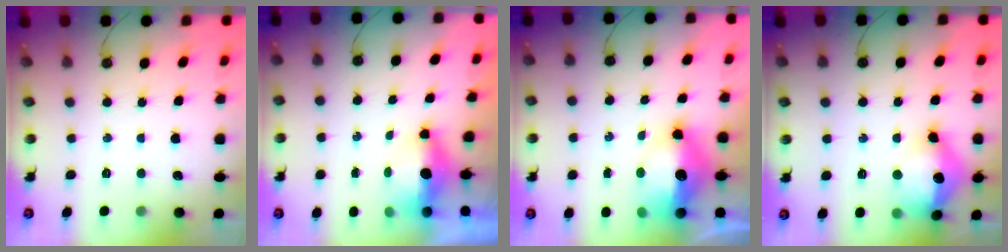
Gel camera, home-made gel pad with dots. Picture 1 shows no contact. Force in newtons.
{"total": 8.8, "press": 6.1, "slide": 6.3}
{"total": 15.2, "press": 15.1, "slide": 1.8}
{"total": 16.2, "press": 16.1, "slide": 1.5}